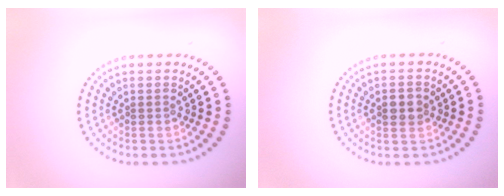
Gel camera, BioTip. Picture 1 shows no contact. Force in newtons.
{"total": 1.9, "press": 1.9, "slide": 0.4}